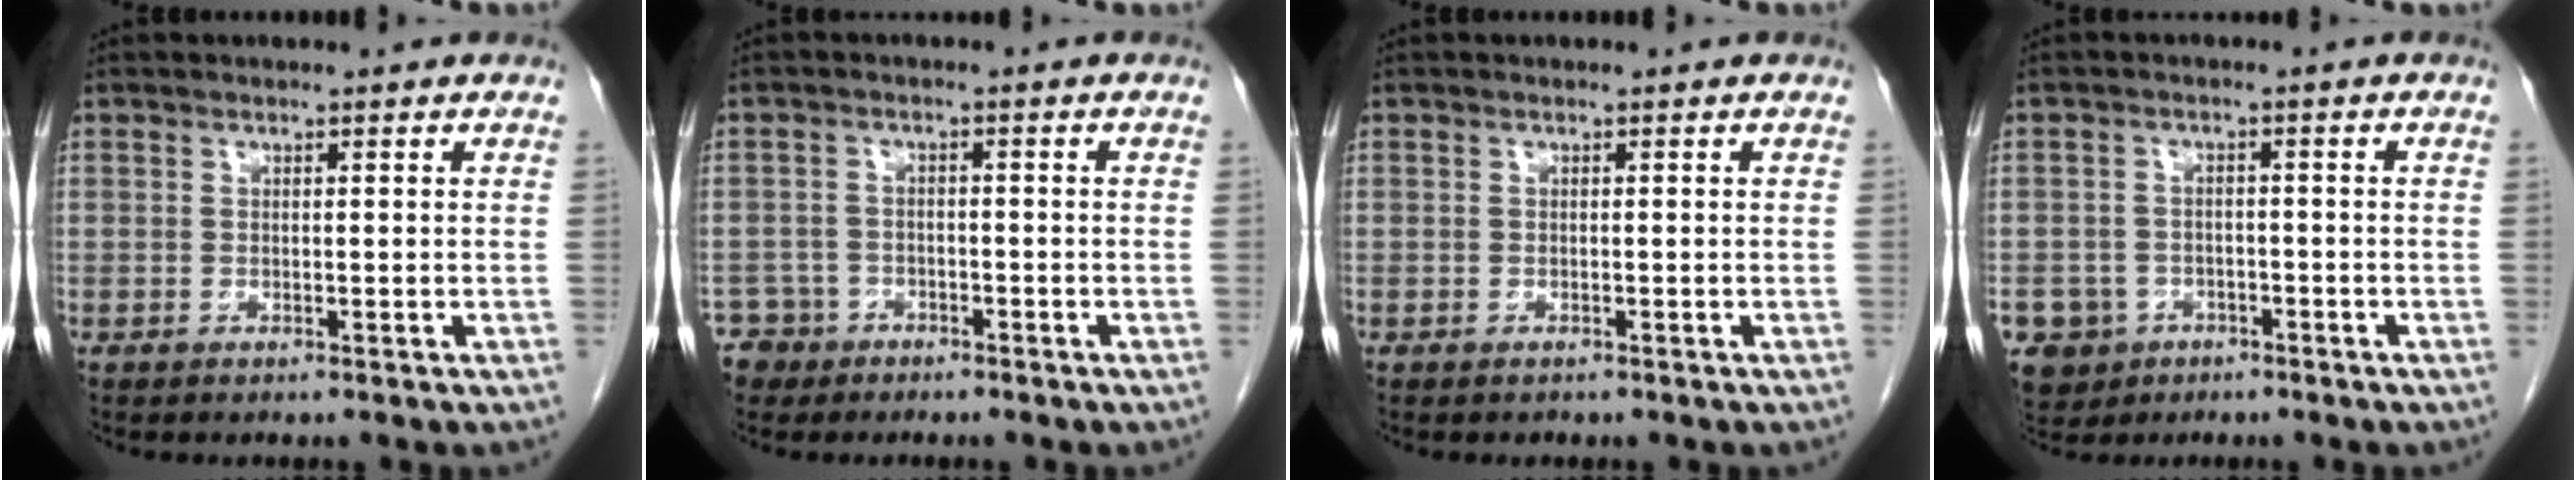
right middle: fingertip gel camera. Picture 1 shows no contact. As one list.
[{"total": 4.0, "force": [-2.7, 2.9, -0.6], "torque": [0.016, 0.010, -0.048]}, {"total": 0.0}, {"total": 6.5, "force": [-3.3, 5.6, 1.0], "torque": [-0.023, 0.008, -0.046]}]